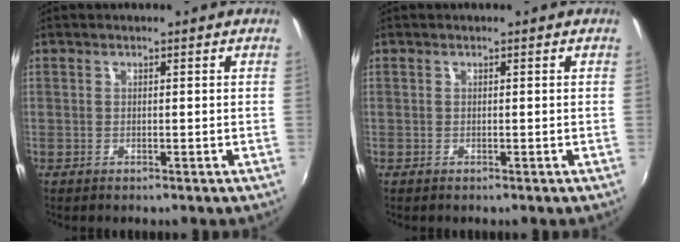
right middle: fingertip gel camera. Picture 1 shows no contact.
{"total": 0.0}